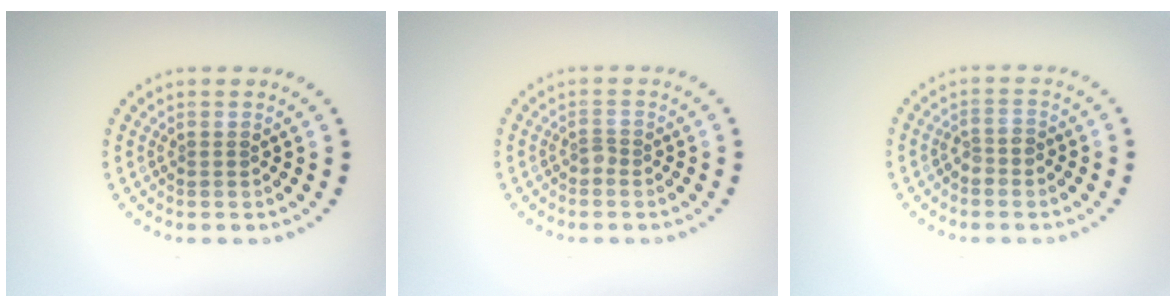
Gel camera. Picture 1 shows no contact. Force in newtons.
{"total": 0.8, "press": 0.6, "slide": 0.6}
{"total": 1.4, "press": 1.2, "slide": 0.7}